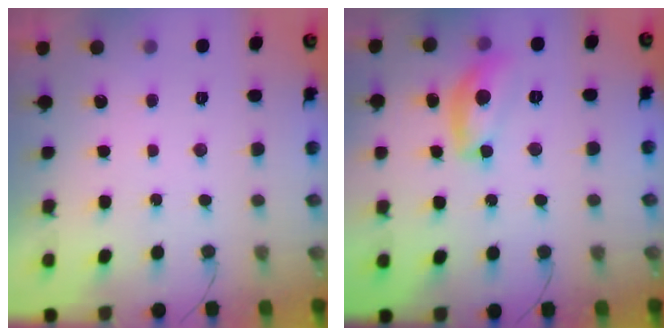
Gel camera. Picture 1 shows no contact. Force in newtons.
{"total": 13.5, "press": 13.5, "slide": 0.8}